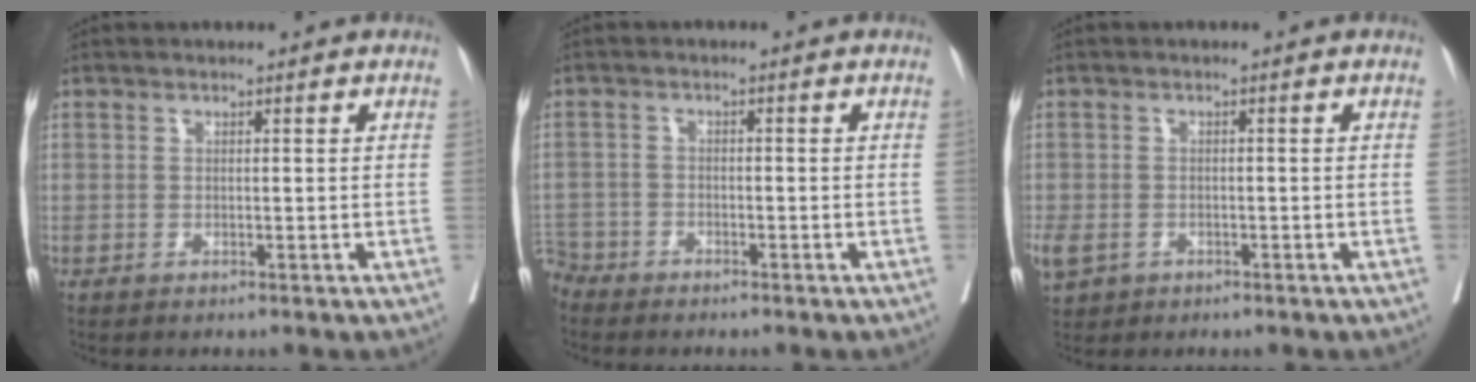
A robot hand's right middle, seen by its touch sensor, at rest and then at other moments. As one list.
[{"total": 3.6, "force": [-3.2, 1.5, -0.6], "torque": [0.010, -0.001, -0.068]}, {"total": 6.5, "force": [-3.3, 4.5, 3.3], "torque": [-0.097, -0.007, -0.048]}]